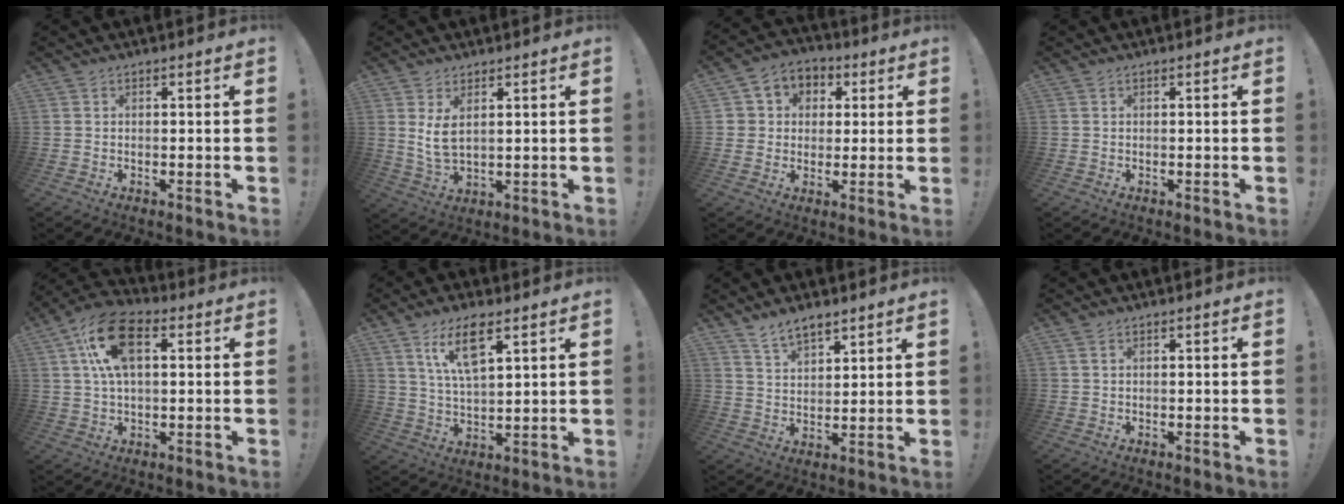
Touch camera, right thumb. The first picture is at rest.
{"total": 6.5, "force": [2.7, 3.0, 5.1], "torque": [-0.088, -0.017, 0.045]}
{"total": 6.7, "force": [0.6, 6.4, 1.8], "torque": [-0.028, 0.003, 0.017]}
{"total": 0.0}
{"total": 14.4, "force": [4.2, 7.7, 11.3], "torque": [-0.204, 0.005, 0.077]}
{"total": 10.6, "force": [6.2, 3.7, 7.8], "torque": [-0.146, -0.014, 0.110]}
{"total": 6.9, "force": [5.9, 2.3, 2.5], "torque": [-0.051, -0.034, 0.113]}
{"total": 1.0, "force": [0.7, 0.1, 0.7], "torque": [-0.015, -0.001, 0.013]}